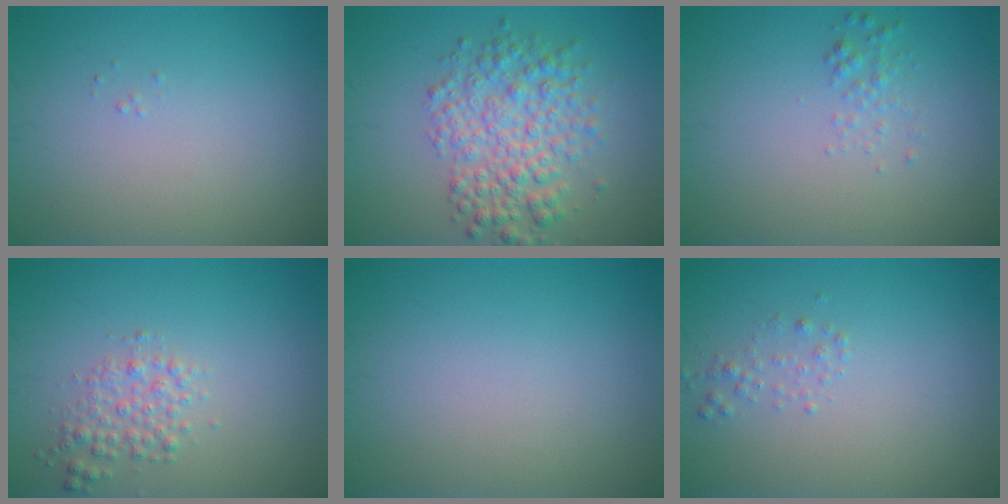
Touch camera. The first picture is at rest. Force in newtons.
{"total": 5.4, "press": 5.4, "slide": 0.1}
{"total": 1.1, "press": 1.1, "slide": 0.0}
{"total": 2.2, "press": 2.2, "slide": 0.0}
{"total": 0.0}
{"total": 1.0, "press": 1.0, "slide": 0.1}